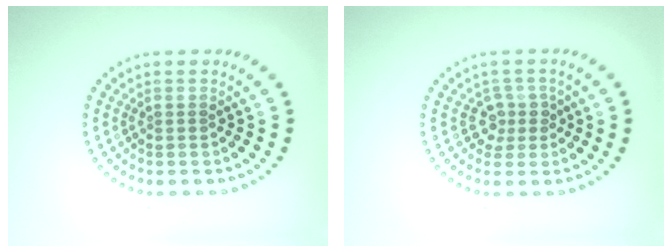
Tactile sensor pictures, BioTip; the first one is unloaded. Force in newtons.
{"total": 2.1, "press": 1.6, "slide": 1.3}